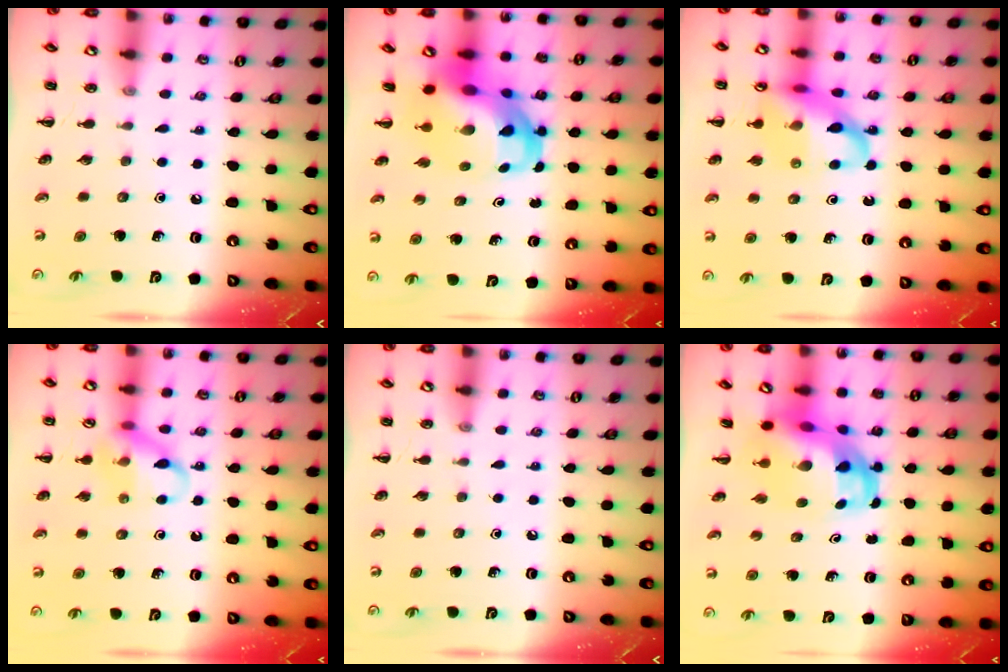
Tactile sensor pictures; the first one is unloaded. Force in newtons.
{"total": 11.7, "press": 11.2, "slide": 3.3}
{"total": 16.8, "press": 16.5, "slide": 3.2}
{"total": 12.7, "press": 12.5, "slide": 1.8}
{"total": 0.0}
{"total": 7.0, "press": 6.7, "slide": 2.0}